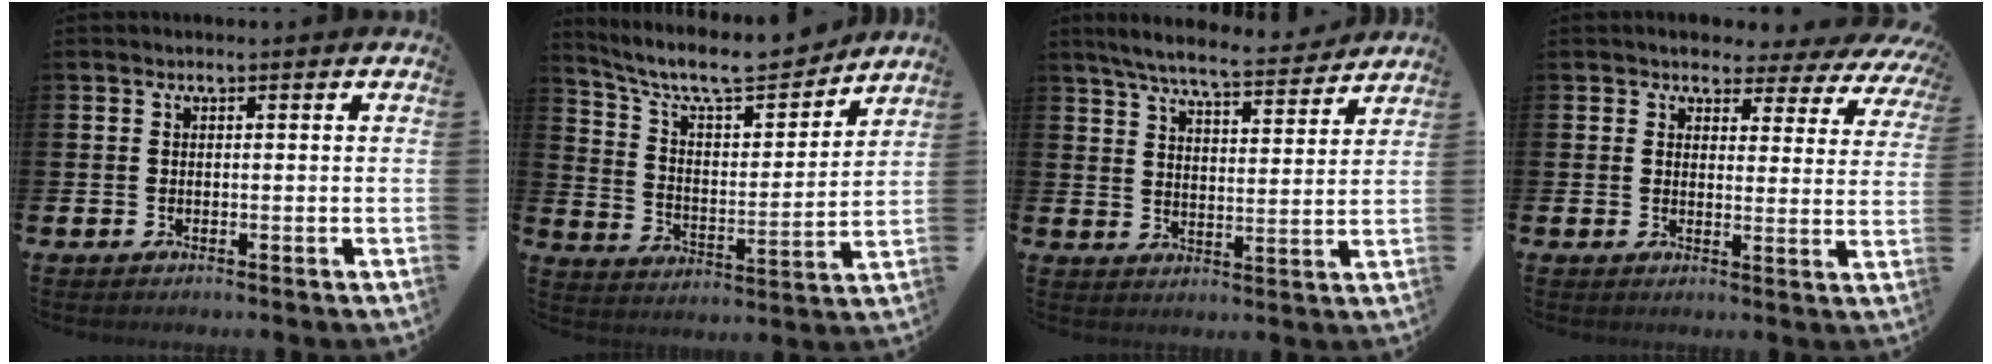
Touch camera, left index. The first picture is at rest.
{"total": 9.7, "force": [8.7, 2.3, 3.5], "torque": [-0.096, -0.065, 0.150]}
{"total": 7.0, "force": [6.5, 0.7, 2.4], "torque": [-0.066, -0.039, 0.112]}
{"total": 3.4, "force": [3.0, 1.5, 0.6], "torque": [-0.016, -0.028, 0.044]}